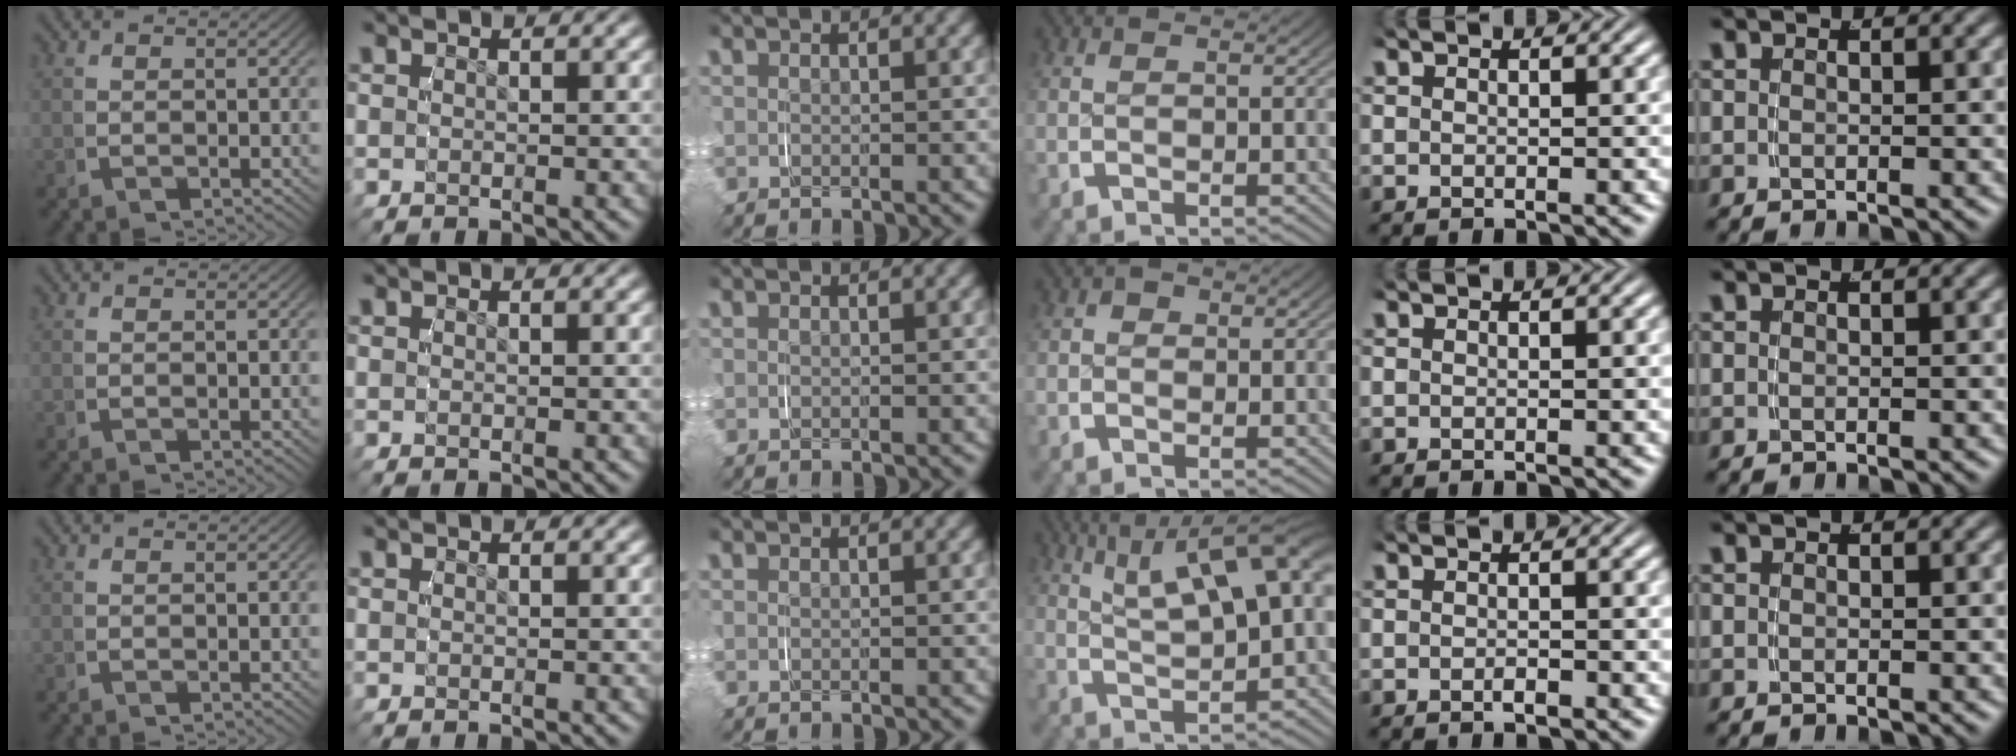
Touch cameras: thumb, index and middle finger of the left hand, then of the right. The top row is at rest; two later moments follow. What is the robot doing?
{"motion": "grasp_and_lifting", "object": "map"}